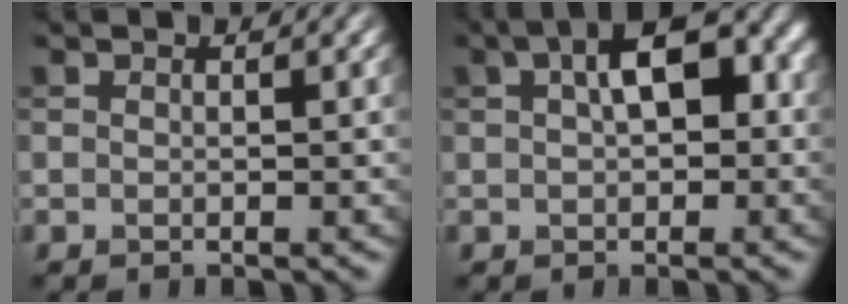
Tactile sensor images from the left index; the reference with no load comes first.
{"total": 6.7, "force": [1.7, 3.3, 5.6], "torque": [-0.085, 0.019, 0.023]}